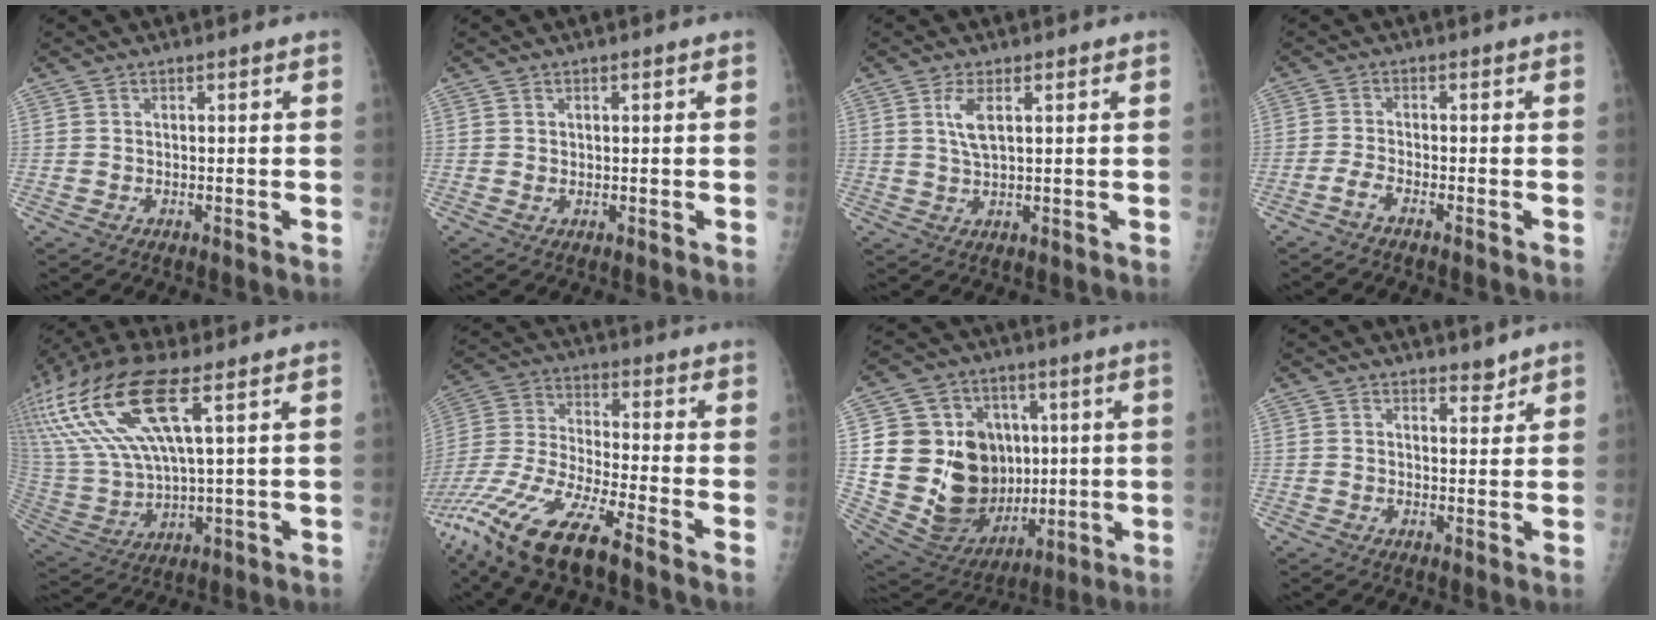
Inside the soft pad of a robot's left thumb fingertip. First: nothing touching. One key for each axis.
{"total": 0.6, "fx": 0.2, "fy": 0.5, "fz": 0.3, "tx": -0.003, "ty": -0.001, "tz": 0.004}
{"total": 3.9, "fx": 1.5, "fy": 1.3, "fz": 3.4, "tx": -0.071, "ty": -0.007, "tz": 0.032}
{"total": 2.1, "fx": -1.6, "fy": 0.2, "fz": 1.3, "tx": -0.038, "ty": 0.005, "tz": -0.039}
{"total": 21.6, "fx": 9.3, "fy": 6.9, "fz": 18.2, "tx": -0.423, "ty": -0.007, "tz": 0.189}
{"total": 18.4, "fx": -12.6, "fy": 3.3, "fz": 12.9, "tx": -0.308, "ty": 0.000, "tz": -0.247}
{"total": 25.5, "fx": 1.5, "fy": 19.5, "fz": 16.2, "tx": -0.265, "ty": 0.012, "tz": 0.056}
{"total": 2.3, "fx": 2.0, "fy": 0.9, "fz": 0.6, "tx": 0.005, "ty": -0.016, "tz": 0.028}